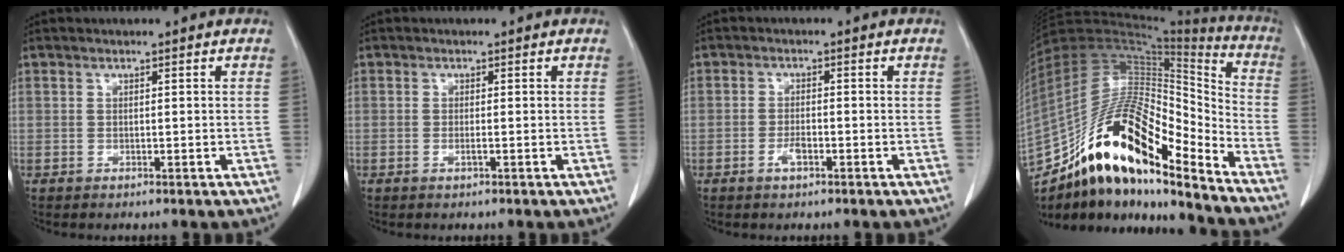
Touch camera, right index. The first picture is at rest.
{"total": 0.7, "force": [-0.2, 0.0, 0.7], "torque": [-0.012, 0.001, -0.002]}
{"total": 2.2, "force": [-1.1, 0.7, 1.8], "torque": [-0.032, 0.003, -0.018]}
{"total": 23.0, "force": [-14.5, 6.2, 16.7], "torque": [-0.317, 0.019, -0.250]}